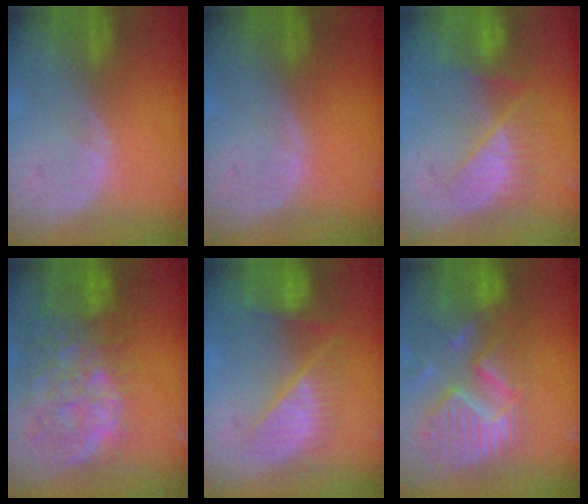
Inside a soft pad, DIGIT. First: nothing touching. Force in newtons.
{"total": 0.0}
{"total": 7.7, "press": 7.0, "slide": 3.2}
{"total": 13.5, "press": 11.0, "slide": 7.8}
{"total": 9.6, "press": 8.2, "slide": 5.1}
{"total": 13.3, "press": 11.3, "slide": 7.1}